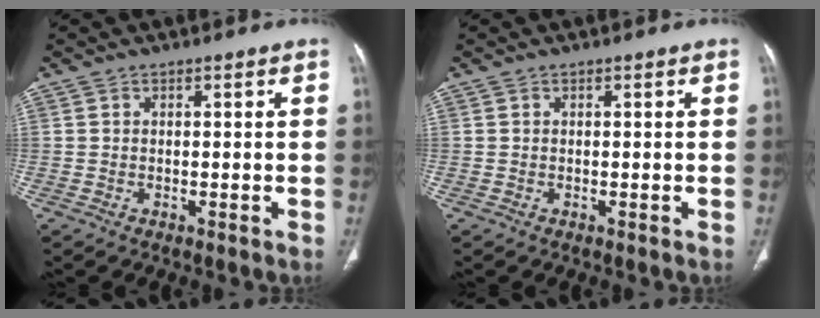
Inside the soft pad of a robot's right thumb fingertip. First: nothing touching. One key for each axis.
{"total": 0.0}